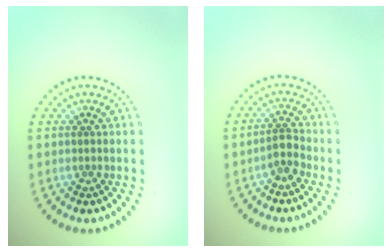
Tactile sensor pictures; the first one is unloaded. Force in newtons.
{"total": 1.8, "press": 1.4, "slide": 1.1}